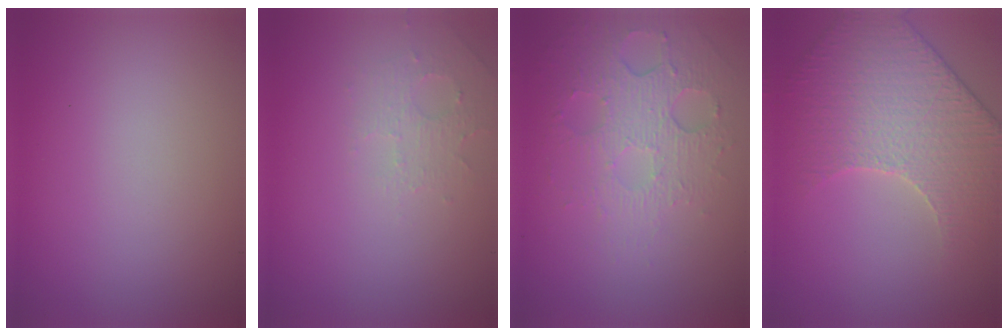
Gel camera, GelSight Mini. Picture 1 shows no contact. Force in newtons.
{"total": 1.8, "press": 1.7, "slide": 0.4}
{"total": 5.1, "press": 3.6, "slide": 3.6}
{"total": 4.6, "press": 4.6, "slide": 0.2}